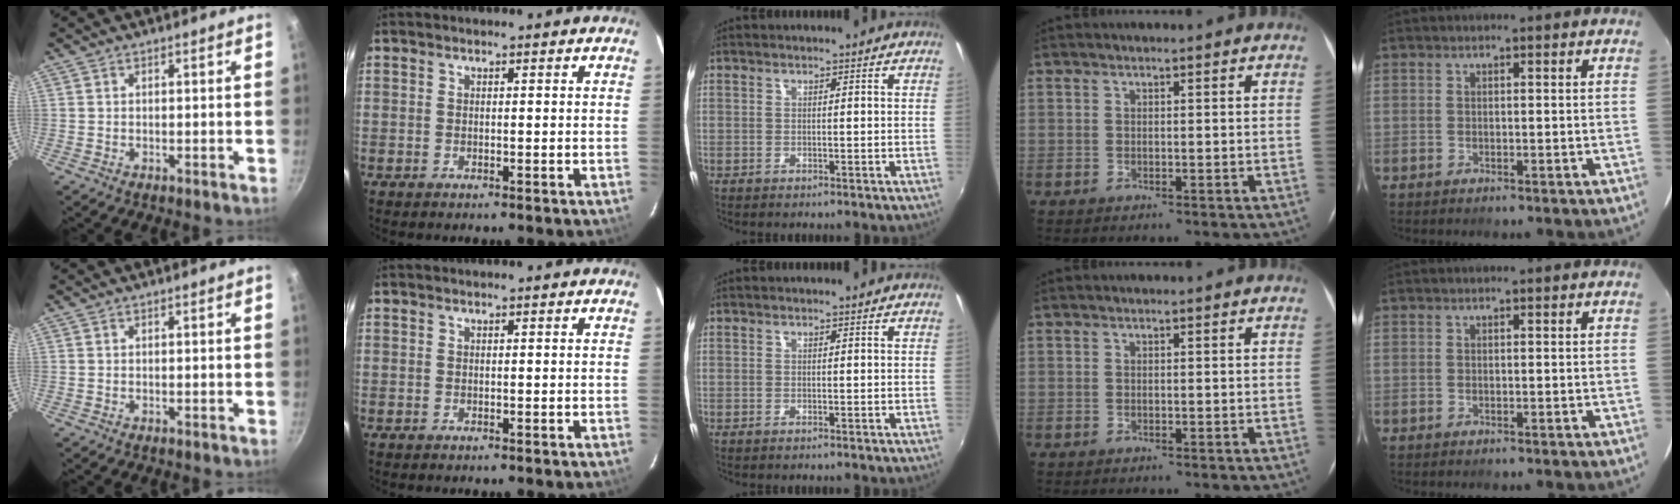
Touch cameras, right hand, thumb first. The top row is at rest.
{}